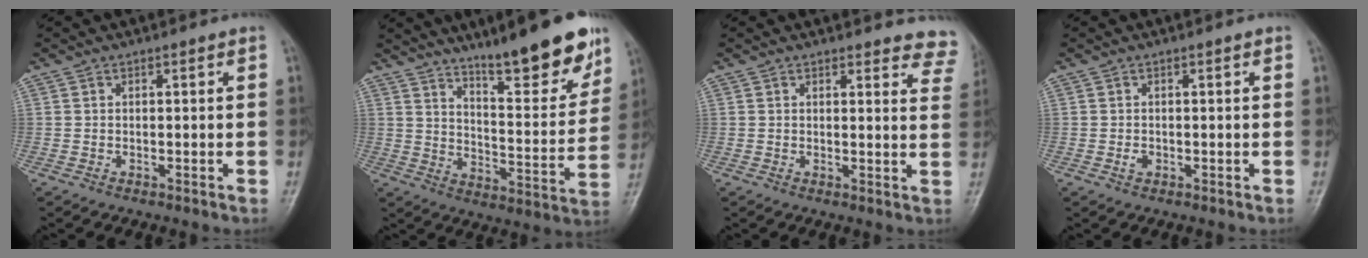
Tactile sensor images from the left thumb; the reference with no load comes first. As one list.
[{"total": 17.5, "force": [12.4, 3.6, 11.8], "torque": [-0.134, -0.077, 0.196]}, {"total": 8.7, "force": [8.2, 2.5, 0.9], "torque": [0.044, -0.047, 0.056]}, {"total": 1.0, "force": [-0.2, 0.8, 0.6], "torque": [-0.008, 0.002, -0.002]}]